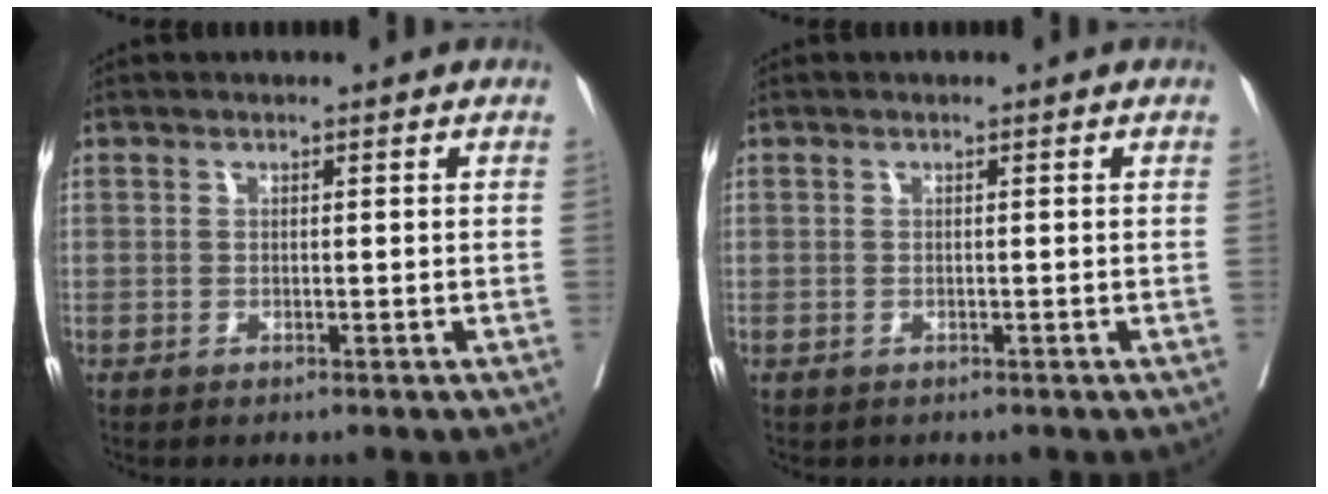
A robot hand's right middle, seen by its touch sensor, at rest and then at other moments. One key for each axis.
{"total": 0.0}